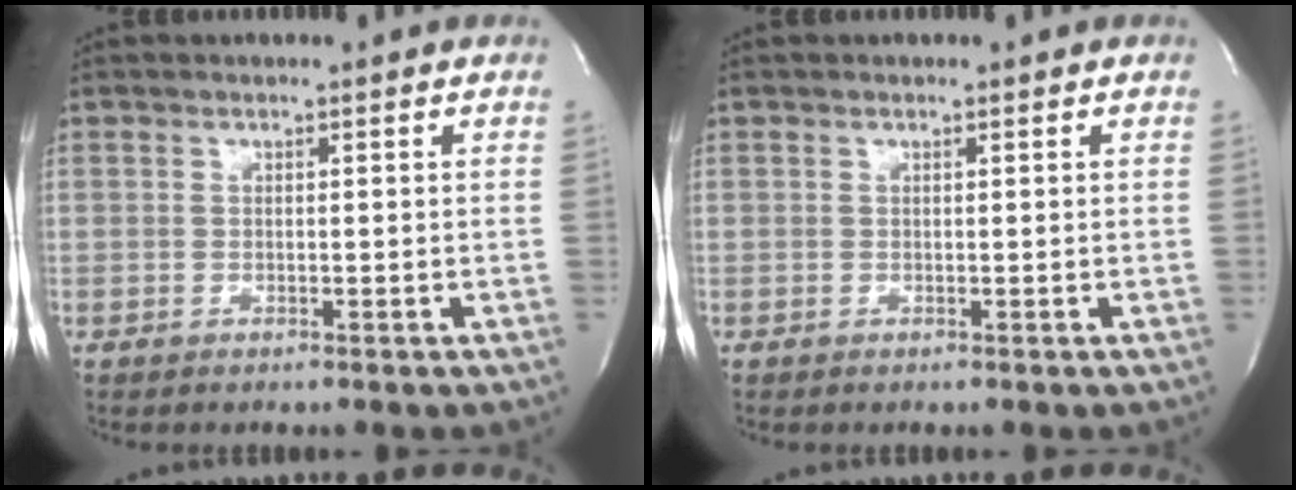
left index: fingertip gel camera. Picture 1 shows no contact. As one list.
[{"total": 0.0}]